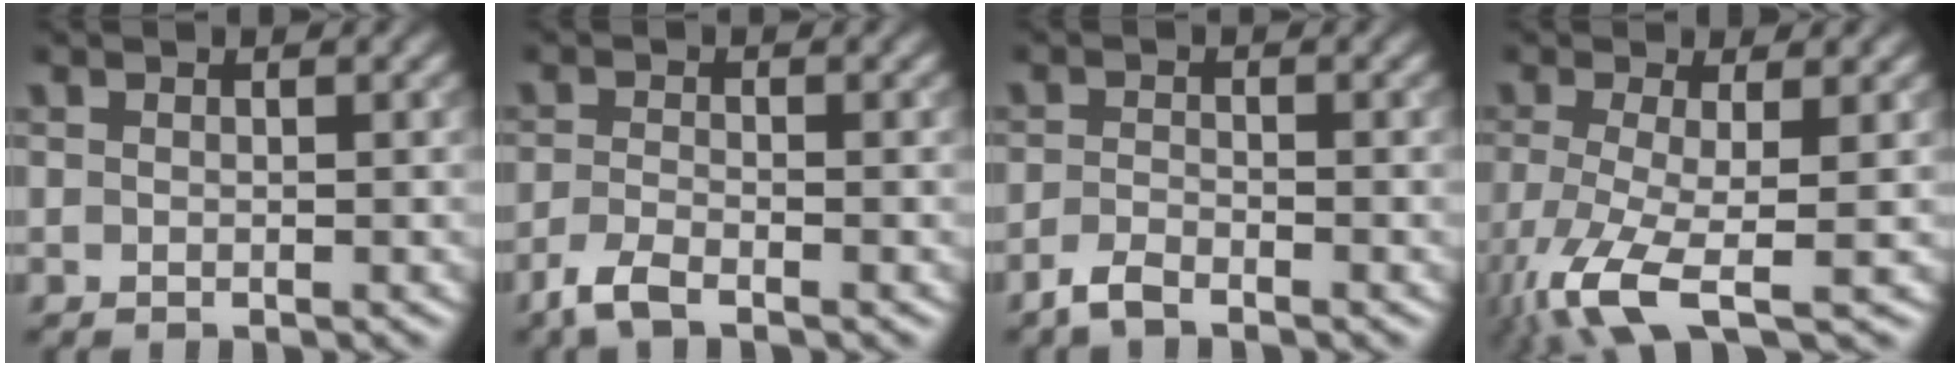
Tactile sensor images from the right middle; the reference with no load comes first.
{"total": 2.5, "force": [-2.0, 0.5, 1.4], "torque": [-0.039, -0.008, -0.049]}
{"total": 1.9, "force": [-1.7, 0.3, 0.8], "torque": [-0.024, -0.003, -0.041]}
{"total": 6.9, "force": [-3.4, 1.8, 5.7], "torque": [-0.133, -0.018, -0.070]}